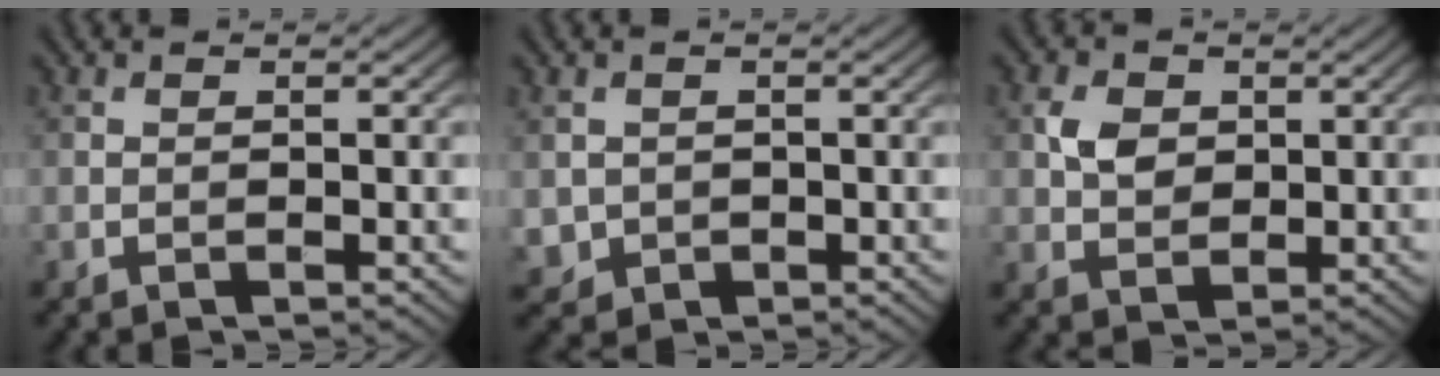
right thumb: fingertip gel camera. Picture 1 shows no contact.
{"total": 2.1, "force": [0.2, 2.1, 0.3], "torque": [-0.018, -0.012, 0.006]}
{"total": 3.3, "force": [0.8, 2.6, 1.8], "torque": [-0.043, 0.001, 0.013]}